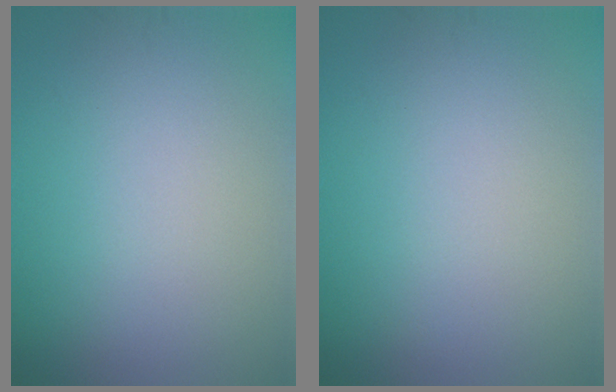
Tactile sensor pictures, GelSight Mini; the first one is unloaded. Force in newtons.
{"total": 0.0}